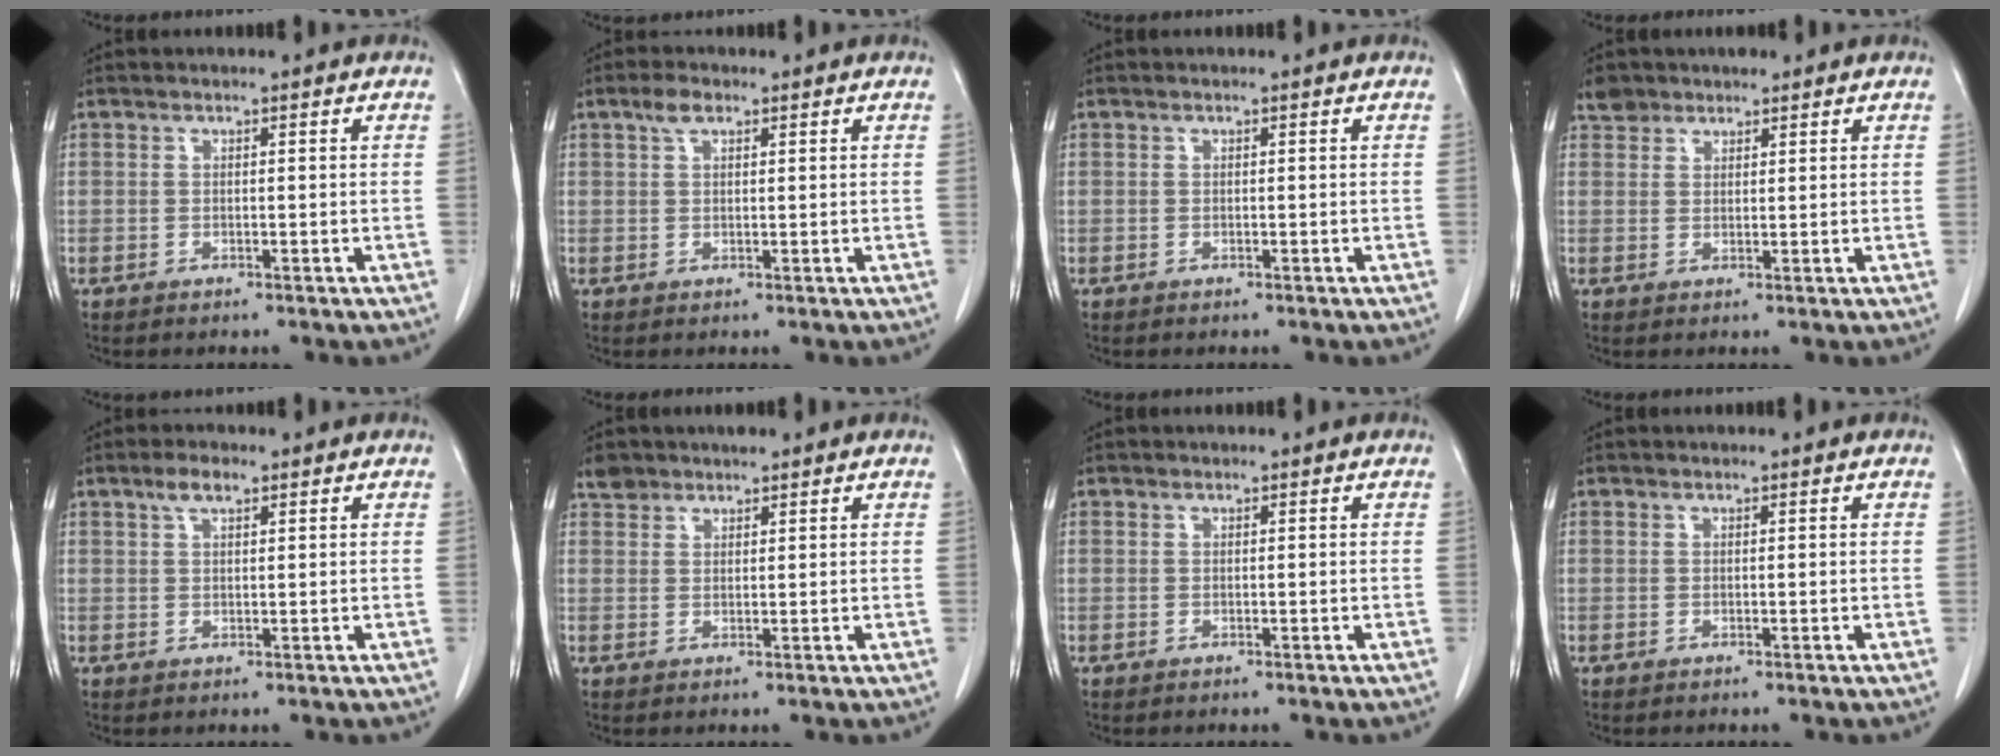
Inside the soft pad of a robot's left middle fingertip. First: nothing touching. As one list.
[{"total": 2.3, "force": [1.4, 1.1, 1.5], "torque": [-0.034, 0.008, 0.029]}, {"total": 0.0}, {"total": 2.9, "force": [2.3, 1.8, 0.1], "torque": [0.002, 0.010, 0.037]}, {"total": 2.7, "force": [1.7, 0.9, 1.9], "torque": [-0.043, 0.007, 0.034]}, {"total": 2.7, "force": [2.3, 1.3, 0.2], "torque": [-0.002, 0.011, 0.040]}, {"total": 0.0}, {"total": 0.0}]